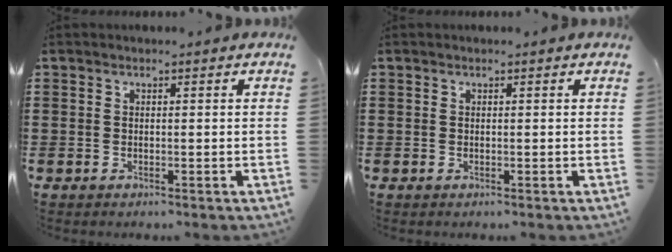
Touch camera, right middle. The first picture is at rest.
{"total": 0.0}